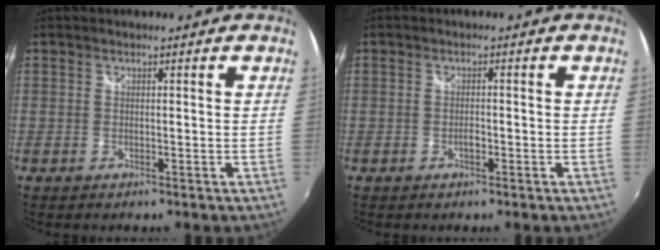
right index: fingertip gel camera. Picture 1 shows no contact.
{"total": 1.1, "force": [-0.7, 0.5, 0.7], "torque": [-0.015, -0.001, -0.011]}